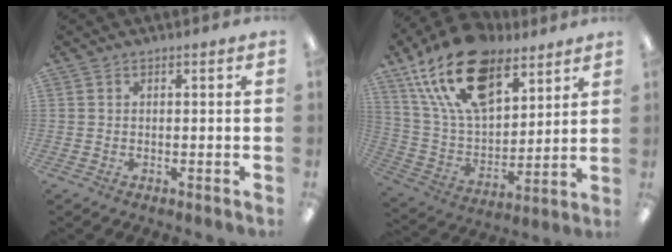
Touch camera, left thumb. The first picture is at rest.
{"total": 22.3, "force": [13.5, 11.8, 13.2], "torque": [-0.249, -0.059, 0.247]}